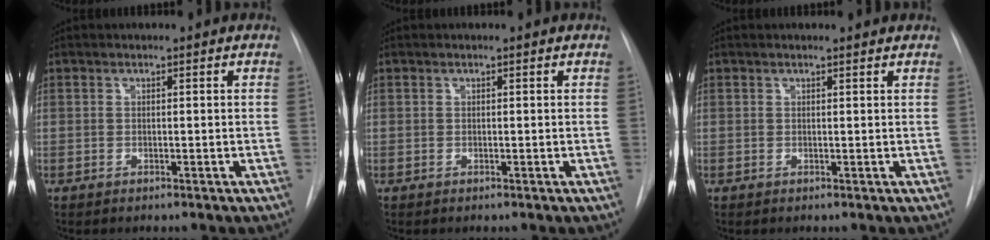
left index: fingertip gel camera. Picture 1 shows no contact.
{"total": 0.0}
{"total": 1.6, "force": [1.6, 0.0, 0.3], "torque": [-0.010, 0.003, 0.015]}